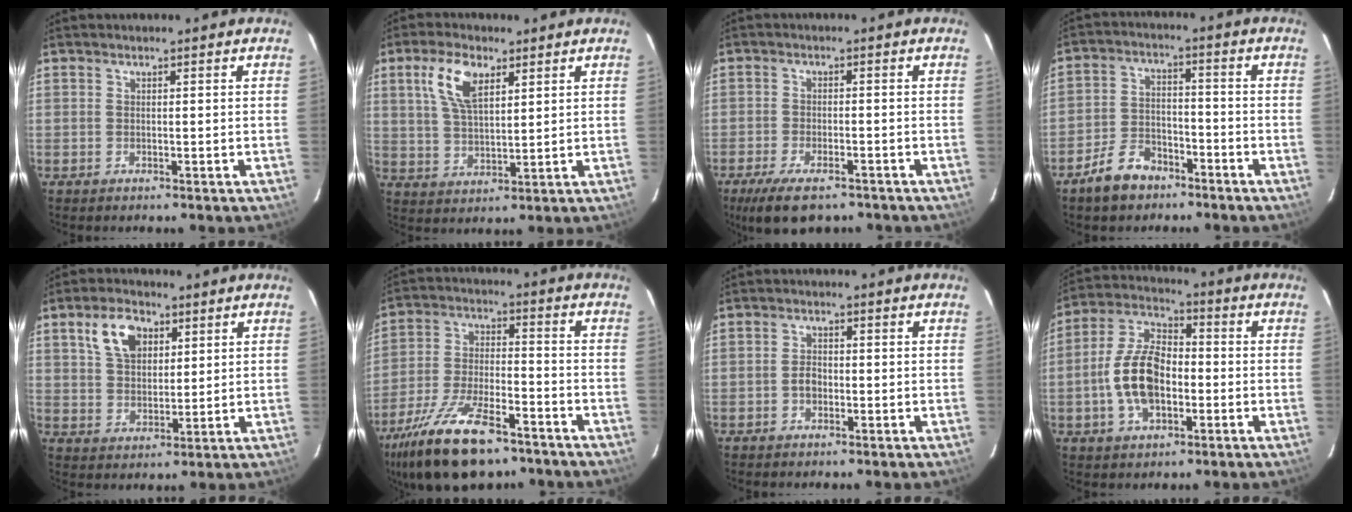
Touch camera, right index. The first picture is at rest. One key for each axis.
{"total": 8.7, "fx": 4.2, "fy": 3.9, "fz": 6.6, "tx": -0.131, "ty": 0.014, "tz": 0.084}
{"total": 10.2, "fx": -7.3, "fy": 3.8, "fz": 6.0, "tx": -0.138, "ty": -0.022, "tz": -0.121}
{"total": 8.2, "fx": -5.9, "fy": 4.4, "fz": 3.5, "tx": -0.089, "ty": 0.017, "tz": -0.097}
{"total": 8.5, "fx": 4.0, "fy": 5.1, "fz": 5.5, "tx": -0.103, "ty": 0.018, "tz": 0.075}
{"total": 19.7, "fx": -13.6, "fy": 7.4, "fz": 12.2, "tx": -0.251, "ty": -0.032, "tz": -0.234}
{"total": 2.1, "fx": -0.7, "fy": 1.5, "fz": 1.3, "tx": -0.025, "ty": 0.007, "tz": -0.014}
{"total": 12.4, "fx": -2.7, "fy": 6.9, "fz": 10.0, "tx": -0.207, "ty": 0.017, "tz": -0.048}